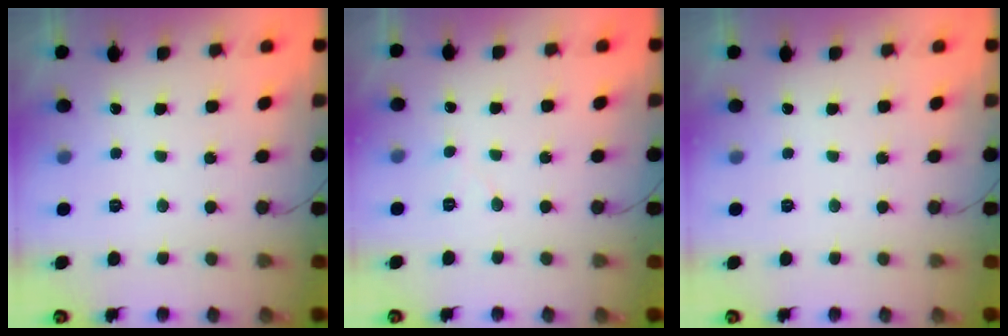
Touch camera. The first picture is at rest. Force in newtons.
{"total": 4.5, "press": 4.5, "slide": 0.4}
{"total": 0.0}